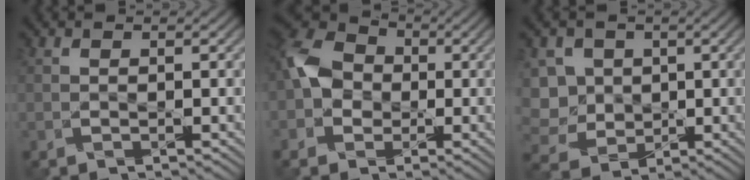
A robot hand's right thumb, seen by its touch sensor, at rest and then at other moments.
{"total": 7.0, "force": [-0.7, 5.5, 4.3], "torque": [-0.113, 0.012, -0.033]}
{"total": 7.9, "force": [1.0, 6.9, 3.8], "torque": [-0.141, 0.015, 0.001]}